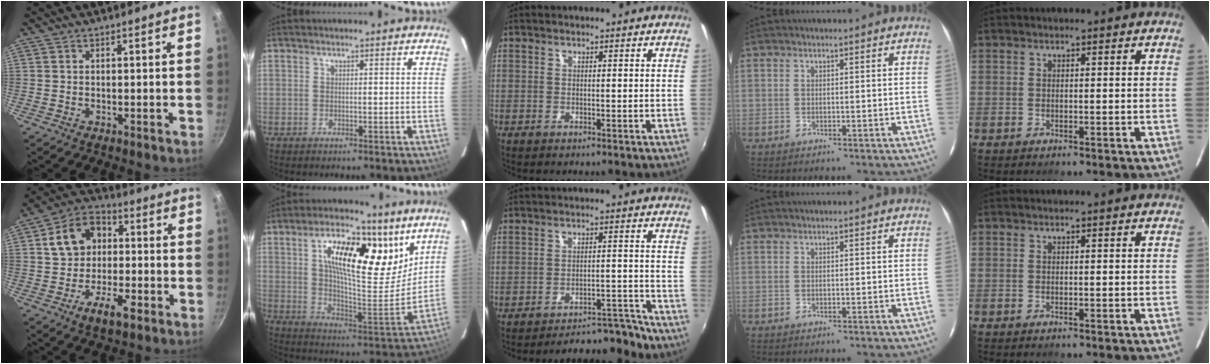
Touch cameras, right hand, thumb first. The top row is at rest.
{"thumb": {"total": 12.5, "force": [-1.9, 8.9, 8.5], "torque": [-0.113, 0.037, -0.048]}, "index": {"total": 21.6, "force": [11.0, 8.0, 16.8], "torque": [-0.267, 0.013, 0.183]}, "middle": {"total": 10.1, "force": [-9.8, 1.5, 2.0], "torque": [-0.036, 0.024, -0.124]}}